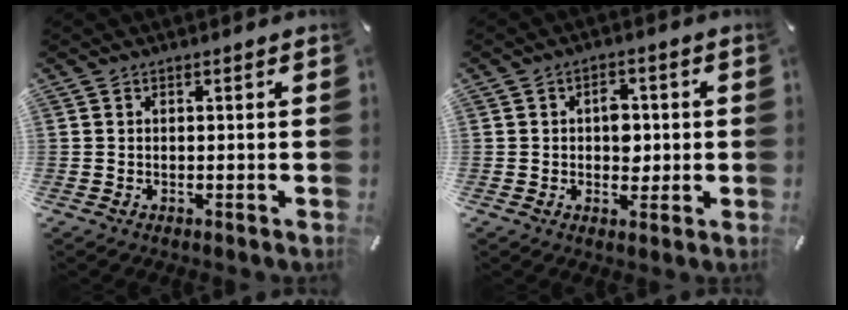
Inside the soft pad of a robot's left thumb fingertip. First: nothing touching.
{"total": 5.0, "force": [0.2, 3.8, 3.2], "torque": [-0.026, -0.006, -0.006]}